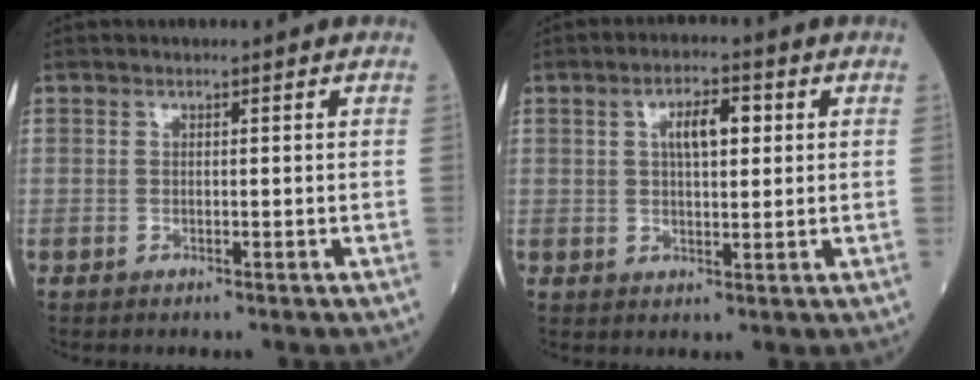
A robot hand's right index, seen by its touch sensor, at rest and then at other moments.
{"total": 5.3, "force": [1.5, 1.9, 4.7], "torque": [-0.080, 0.010, 0.025]}